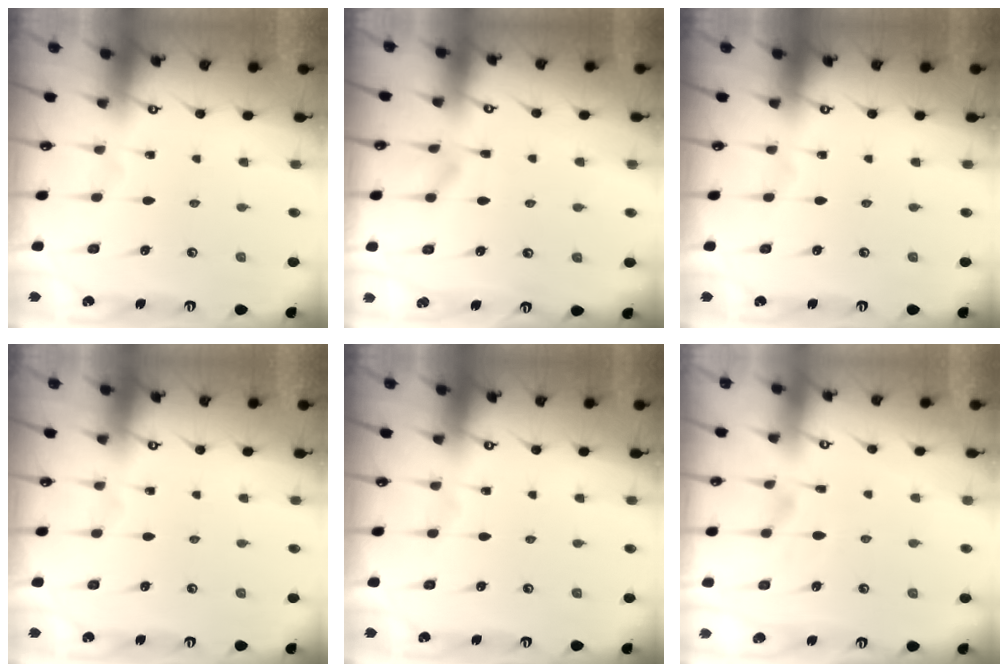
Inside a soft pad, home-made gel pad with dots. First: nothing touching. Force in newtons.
{"total": 3.4, "press": 3.4, "slide": 0.4}
{"total": 0.0}
{"total": 0.0}
{"total": 0.0}
{"total": 3.8, "press": 3.6, "slide": 1.2}